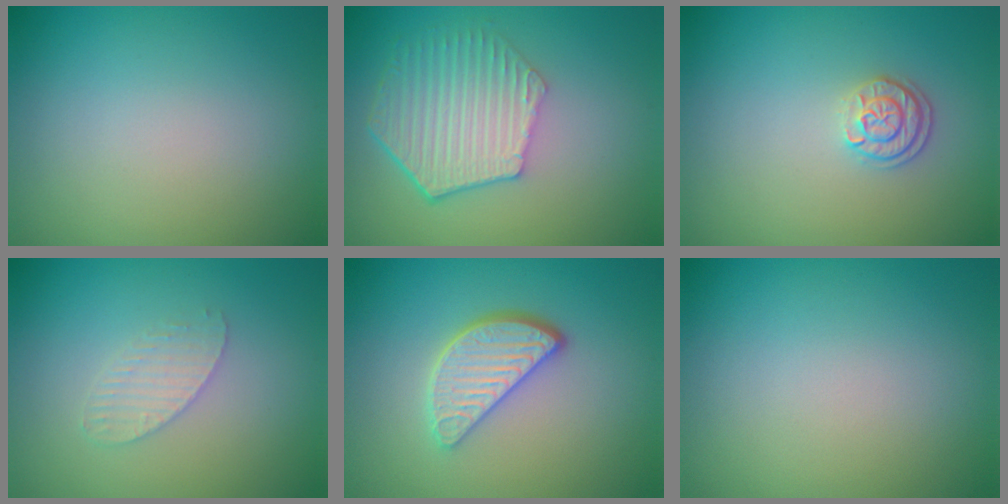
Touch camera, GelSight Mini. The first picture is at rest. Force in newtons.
{"total": 5.8, "press": 4.4, "slide": 3.7}
{"total": 1.8, "press": 1.5, "slide": 0.9}
{"total": 1.6, "press": 1.6, "slide": 0.1}
{"total": 3.9, "press": 3.1, "slide": 2.4}
{"total": 0.0}